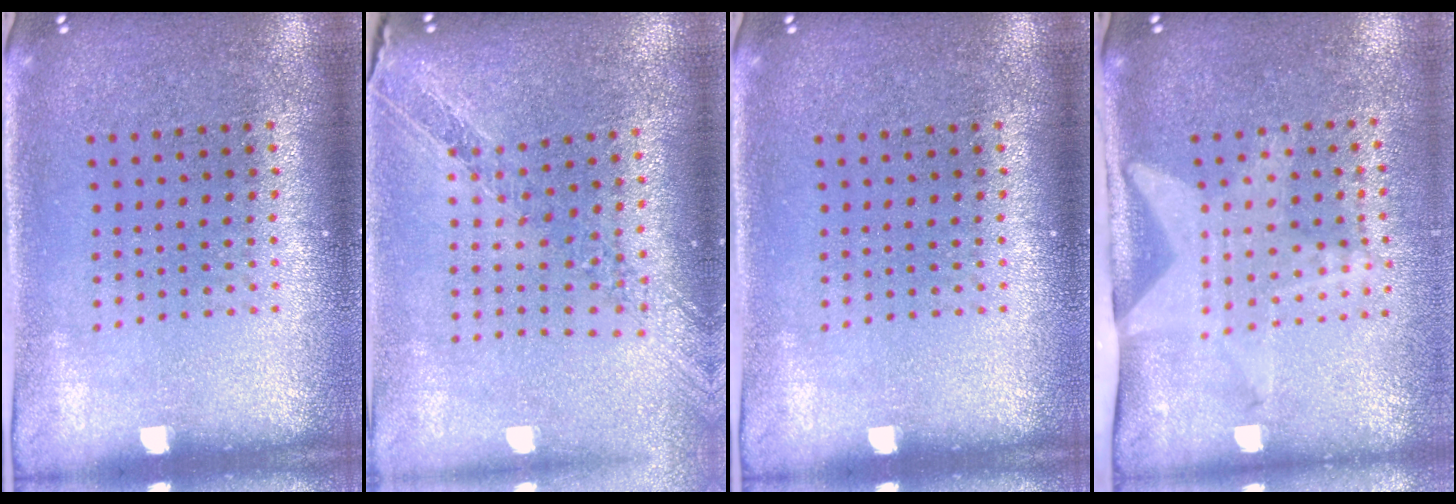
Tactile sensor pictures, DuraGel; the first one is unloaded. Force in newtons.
{"total": 1.1, "press": 1.1, "slide": 0.1}
{"total": 0.0}
{"total": 2.1, "press": 1.5, "slide": 1.5}